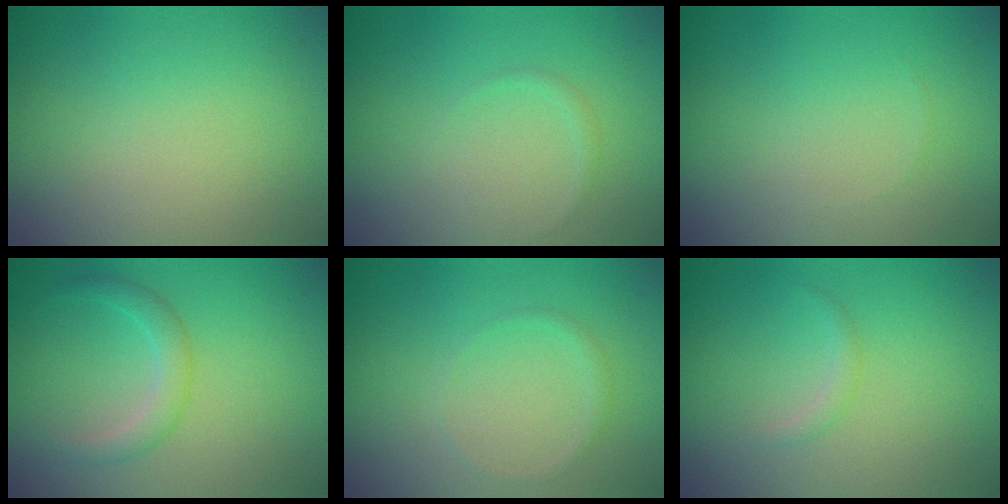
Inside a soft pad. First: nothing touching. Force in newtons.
{"total": 0.6, "press": 0.6, "slide": 0.0}
{"total": 0.0}
{"total": 1.9, "press": 1.9, "slide": 0.1}
{"total": 0.7, "press": 0.7, "slide": 0.0}
{"total": 0.8, "press": 0.8, "slide": 0.1}